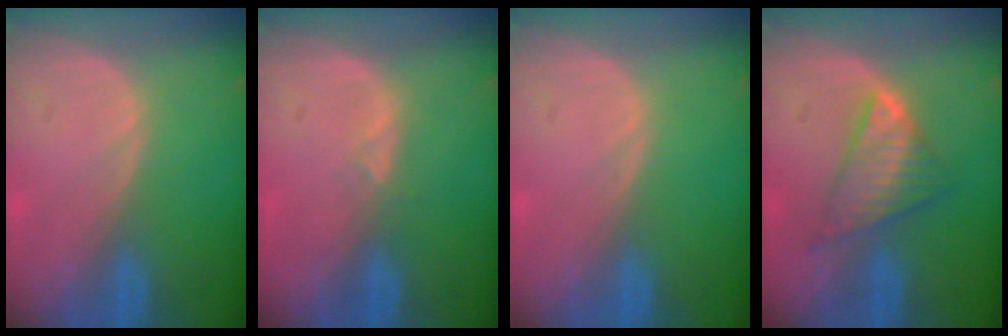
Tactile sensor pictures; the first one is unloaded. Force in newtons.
{"total": 0.9, "press": 0.9, "slide": 0.3}
{"total": 0.0}
{"total": 5.8, "press": 5.8, "slide": 0.5}